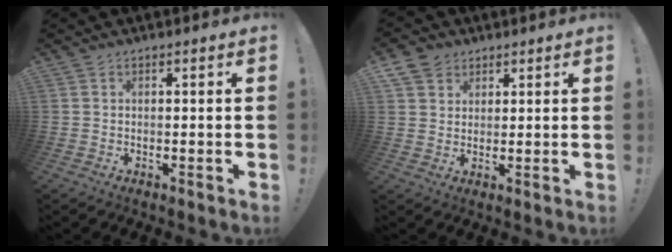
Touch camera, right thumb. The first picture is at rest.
{"total": 6.1, "force": [3.6, 4.7, 1.3], "torque": [-0.023, -0.018, 0.072]}